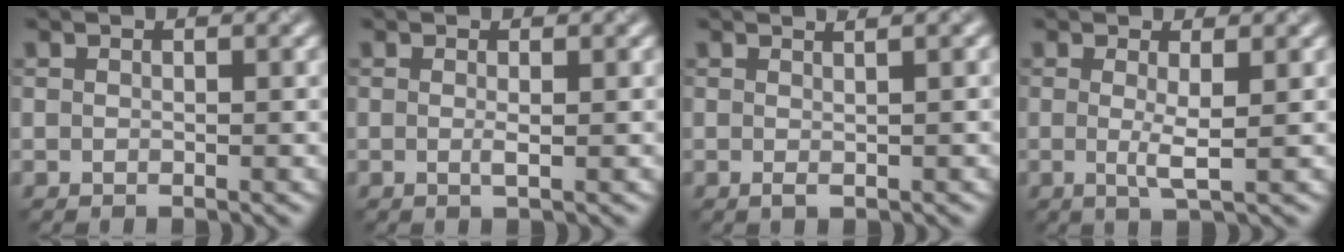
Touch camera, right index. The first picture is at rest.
{"total": 0.9, "force": [0.0, 0.1, 0.9], "torque": [-0.017, -0.003, -0.002]}
{"total": 2.1, "force": [0.5, 0.7, 1.9], "torque": [-0.022, 0.000, -0.001]}
{"total": 2.3, "force": [0.1, 0.3, 2.2], "torque": [-0.043, -0.009, 0.000]}